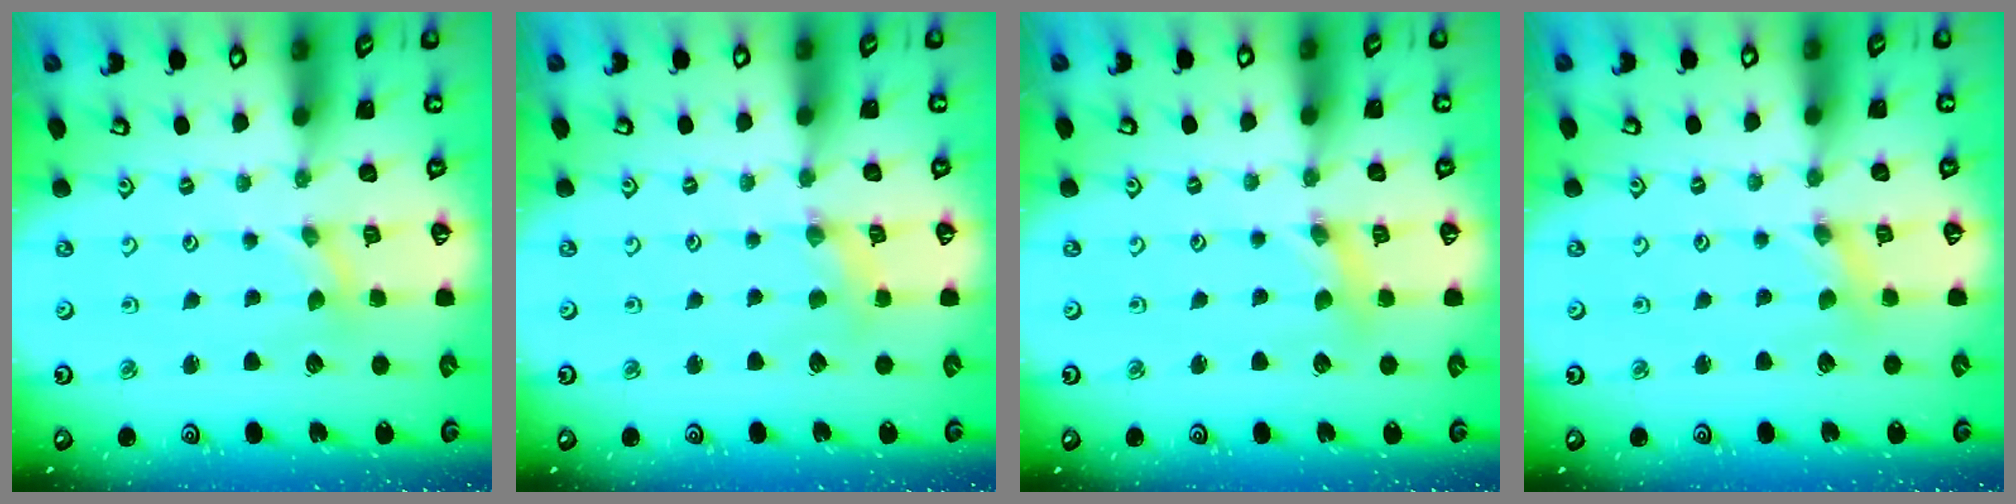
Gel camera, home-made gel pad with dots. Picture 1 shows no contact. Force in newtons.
{"total": 2.3, "press": 2.2, "slide": 0.3}
{"total": 1.7, "press": 1.7, "slide": 0.2}
{"total": 1.3, "press": 1.3, "slide": 0.3}